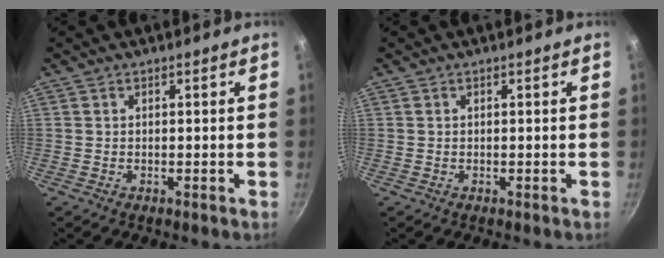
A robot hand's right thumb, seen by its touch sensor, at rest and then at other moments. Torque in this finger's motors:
{"motor_torque": [-0.02, -0.02, -0.07, 0.07, 0.01]}